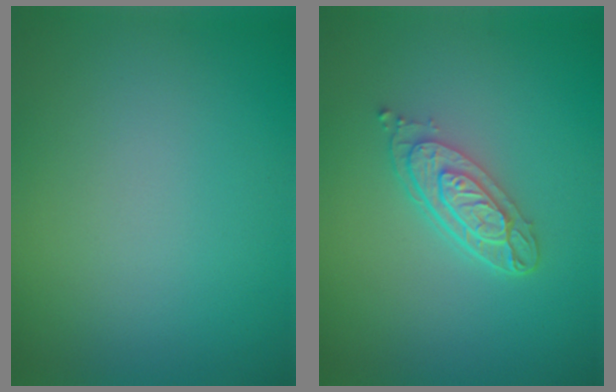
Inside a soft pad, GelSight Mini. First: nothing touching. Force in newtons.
{"total": 3.7, "press": 2.8, "slide": 2.3}